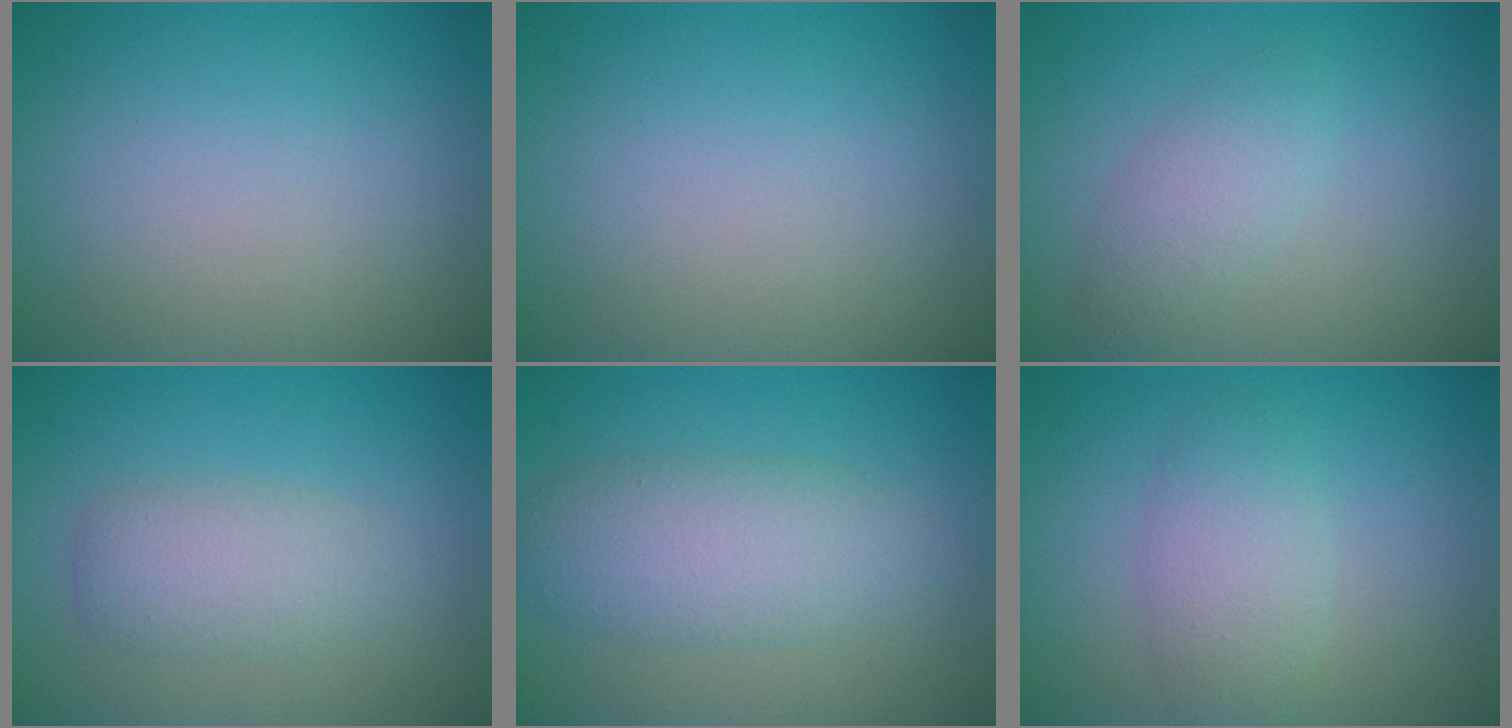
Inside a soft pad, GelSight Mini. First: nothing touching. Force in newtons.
{"total": 0.0}
{"total": 2.5, "press": 2.5, "slide": 0.1}
{"total": 3.2, "press": 3.2, "slide": 0.2}
{"total": 4.9, "press": 4.9, "slide": 0.0}
{"total": 3.2, "press": 3.2, "slide": 0.1}